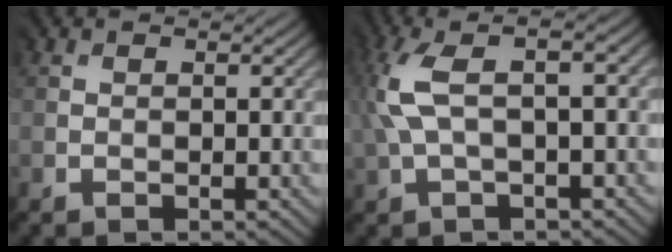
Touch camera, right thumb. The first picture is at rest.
{"total": 5.9, "force": [1.5, 1.9, 5.4], "torque": [-0.137, 0.018, 0.026]}